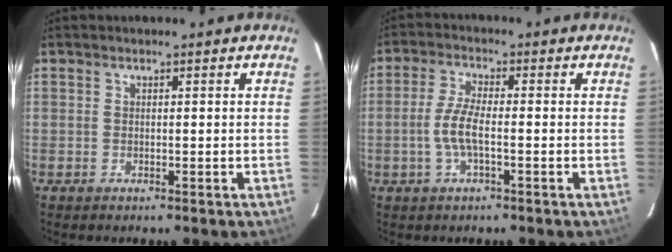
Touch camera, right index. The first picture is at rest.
{"total": 5.6, "force": [-1.3, 1.3, 5.3], "torque": [-0.111, 0.002, -0.026]}